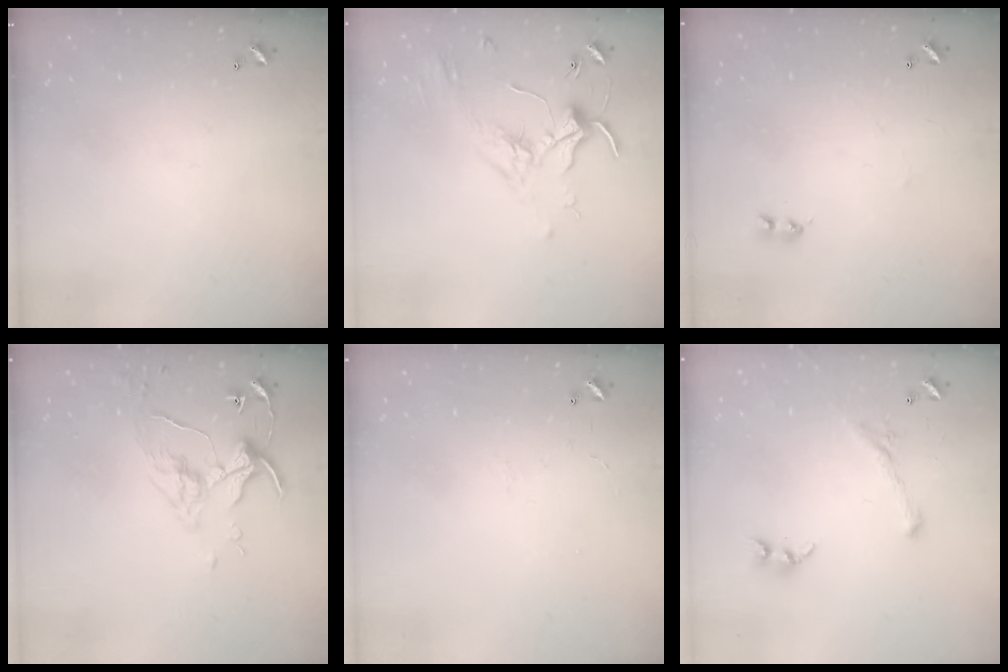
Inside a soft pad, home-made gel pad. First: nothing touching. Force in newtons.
{"total": 1.6, "press": 1.6, "slide": 0.4}
{"total": 2.2, "press": 2.1, "slide": 0.6}
{"total": 5.0, "press": 5.0, "slide": 0.7}
{"total": 0.9, "press": 0.7, "slide": 0.5}
{"total": 2.8, "press": 2.6, "slide": 0.9}